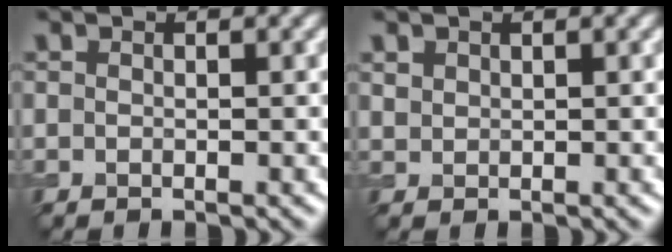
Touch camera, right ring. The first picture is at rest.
{"total": 0.9, "force": [0.6, 0.6, 0.1], "torque": [-0.005, -0.001, 0.017]}